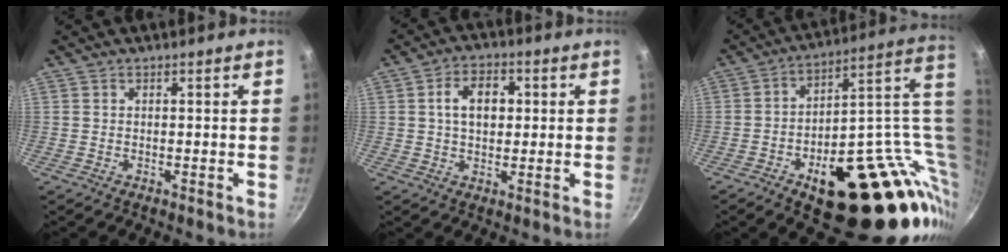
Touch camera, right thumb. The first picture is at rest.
{"total": 7.6, "force": [1.2, 5.2, 5.5], "torque": [-0.070, 0.010, 0.016]}
{"total": 32.0, "force": [0.3, 16.4, 27.5], "torque": [-0.309, 0.013, 0.036]}